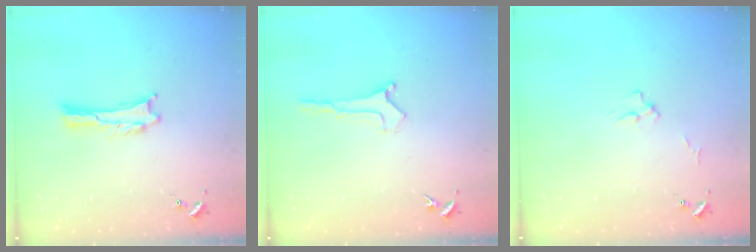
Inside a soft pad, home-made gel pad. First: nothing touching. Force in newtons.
{"total": 0.0}
{"total": 2.7, "press": 2.7, "slide": 0.3}